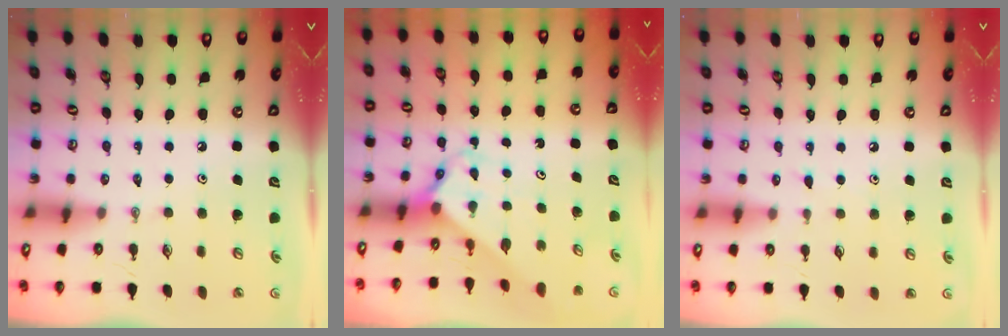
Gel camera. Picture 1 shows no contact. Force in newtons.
{"total": 2.2, "press": 2.2, "slide": 0.1}
{"total": 4.2, "press": 4.1, "slide": 0.4}